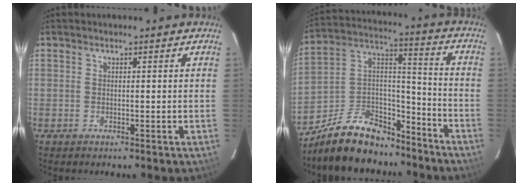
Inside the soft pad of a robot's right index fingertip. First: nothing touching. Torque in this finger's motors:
{"motor_torque": [0.99, -1.10, 0.24, 0.02]}